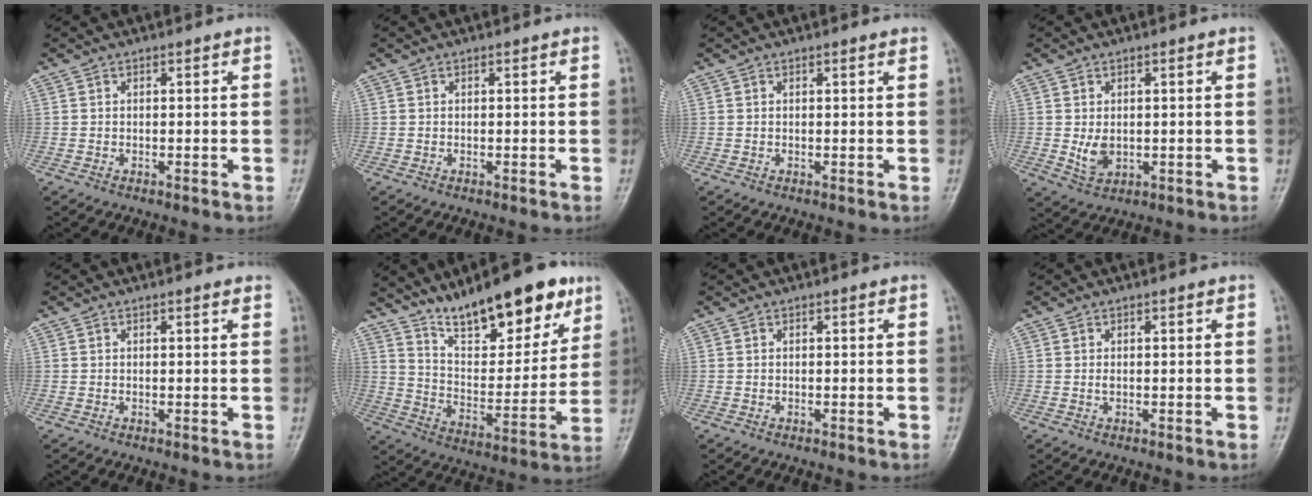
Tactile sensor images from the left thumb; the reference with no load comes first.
{"total": 0.0}
{"total": 0.7, "force": [0.5, 0.1, 0.5], "torque": [-0.006, 0.000, 0.004]}
{"total": 3.9, "force": [0.0, 2.8, 2.8], "torque": [-0.041, -0.009, 0.009]}
{"total": 0.9, "force": [0.6, 0.2, 0.6], "torque": [-0.007, 0.000, 0.006]}
{"total": 19.5, "force": [13.4, 6.8, 12.5], "torque": [-0.150, -0.069, 0.227]}
{"total": 0.0}
{"total": 0.9, "force": [0.2, 0.5, 0.7], "torque": [-0.011, 0.000, 0.005]}